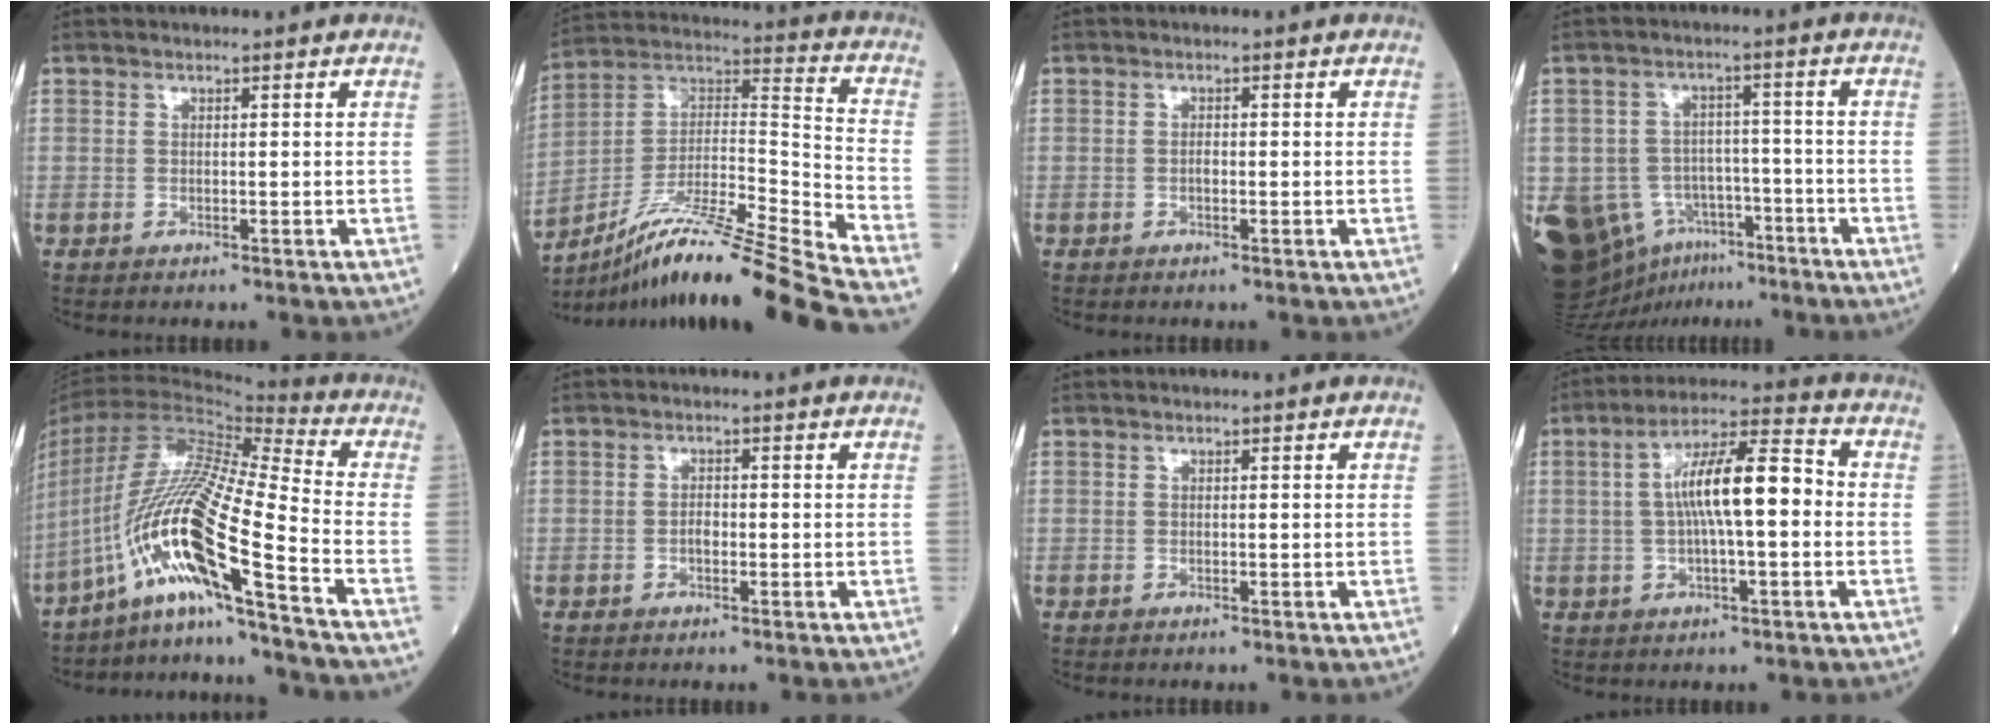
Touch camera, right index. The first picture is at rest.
{"total": 22.9, "force": [-18.5, -2.0, 13.3], "torque": [-0.215, -0.002, -0.327]}
{"total": 0.7, "force": [-0.3, 0.3, 0.6], "torque": [-0.014, 0.001, -0.006]}
{"total": 19.5, "force": [-10.6, 13.5, 9.1], "torque": [-0.220, 0.016, -0.154]}
{"total": 18.7, "force": [-10.4, -1.1, 15.5], "torque": [-0.325, -0.010, -0.194]}
{"total": 1.3, "force": [-0.5, 0.6, 1.0], "torque": [-0.019, 0.003, -0.010]}
{"total": 0.0}
{"total": 11.1, "force": [0.1, 2.2, 10.9], "torque": [-0.198, 0.028, -0.002]}